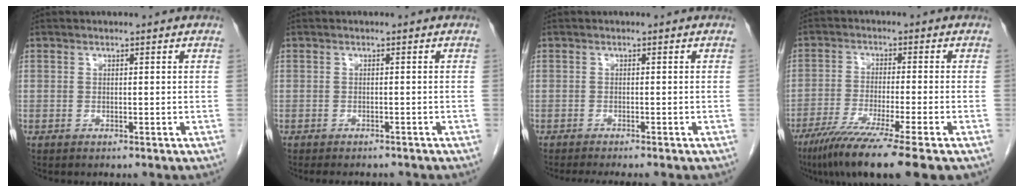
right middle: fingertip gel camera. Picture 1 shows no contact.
{"total": 4.8, "force": [-4.2, 1.6, 1.6], "torque": [-0.017, -0.002, -0.052]}
{"total": 4.1, "force": [-3.6, 0.1, 2.1], "torque": [-0.022, -0.006, -0.052]}
{"total": 12.4, "force": [-8.7, -0.7, 8.8], "torque": [-0.149, -0.038, -0.138]}